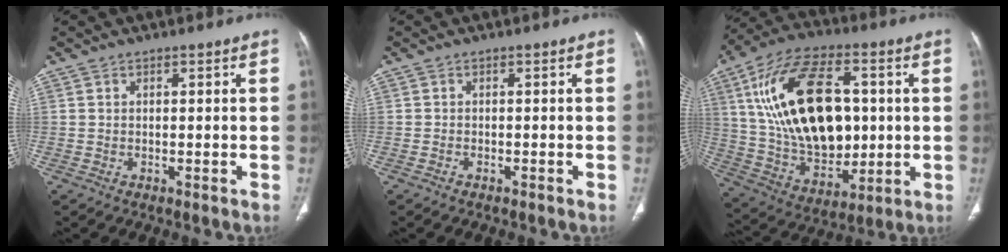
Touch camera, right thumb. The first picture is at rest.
{"total": 0.6, "force": [-0.5, 0.3, 0.2], "torque": [-0.010, 0.004, -0.009]}
{"total": 25.8, "force": [4.2, 15.1, 20.5], "torque": [-0.351, -0.003, 0.081]}